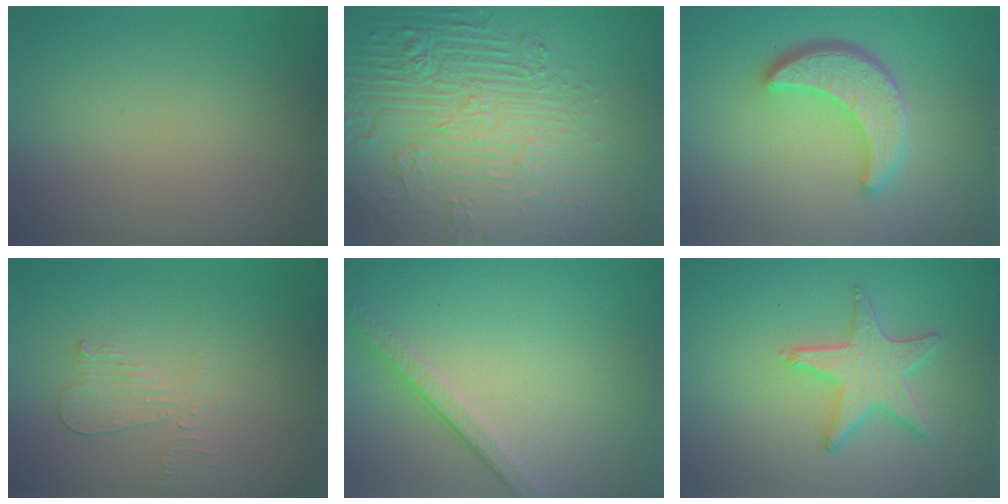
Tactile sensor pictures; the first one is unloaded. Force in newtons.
{"total": 9.0, "press": 6.2, "slide": 6.5}
{"total": 4.4, "press": 3.8, "slide": 2.3}
{"total": 2.2, "press": 2.2, "slide": 0.2}
{"total": 3.1, "press": 2.3, "slide": 2.1}
{"total": 3.9, "press": 3.5, "slide": 1.6}